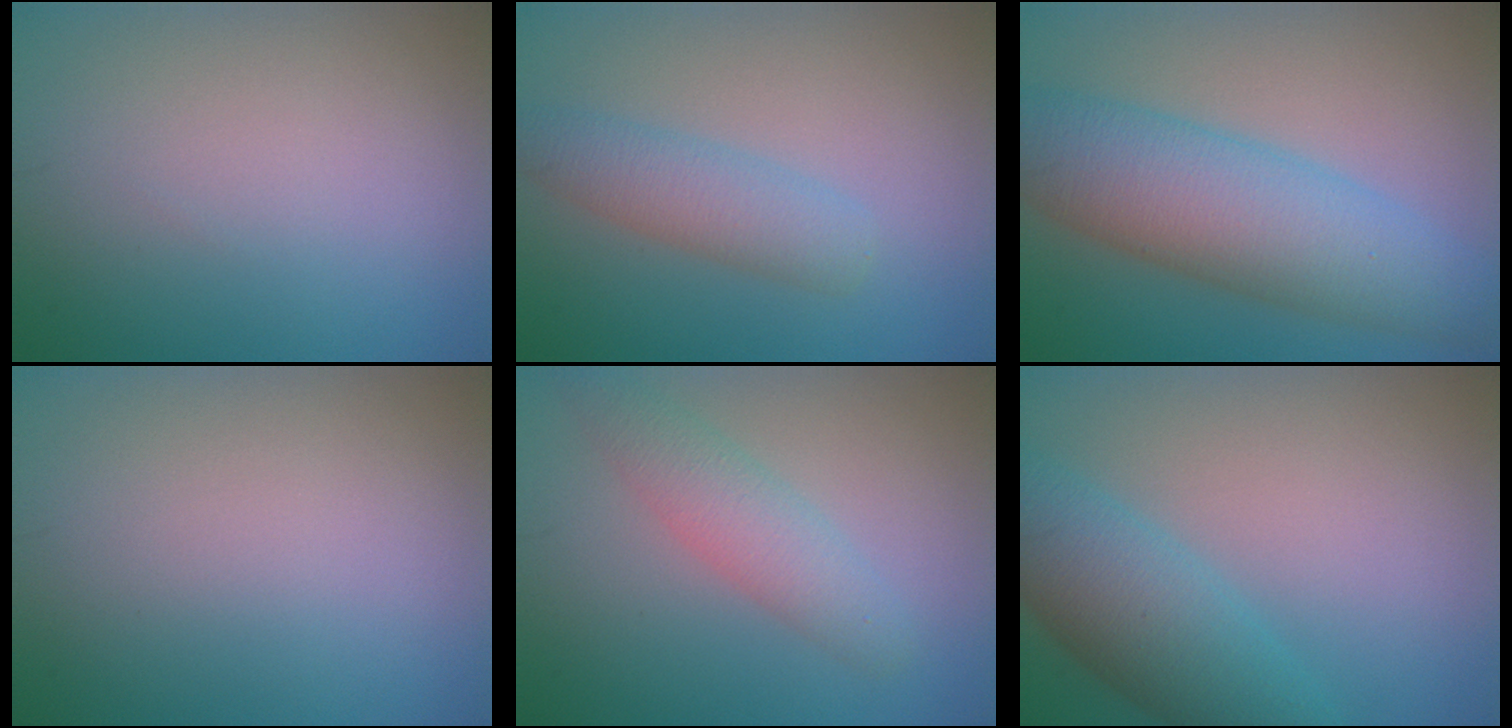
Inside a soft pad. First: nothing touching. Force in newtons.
{"total": 3.4, "press": 3.4, "slide": 0.1}
{"total": 9.2, "press": 9.2, "slide": 0.1}
{"total": 0.0}
{"total": 3.6, "press": 3.6, "slide": 0.1}
{"total": 6.5, "press": 6.5, "slide": 0.2}